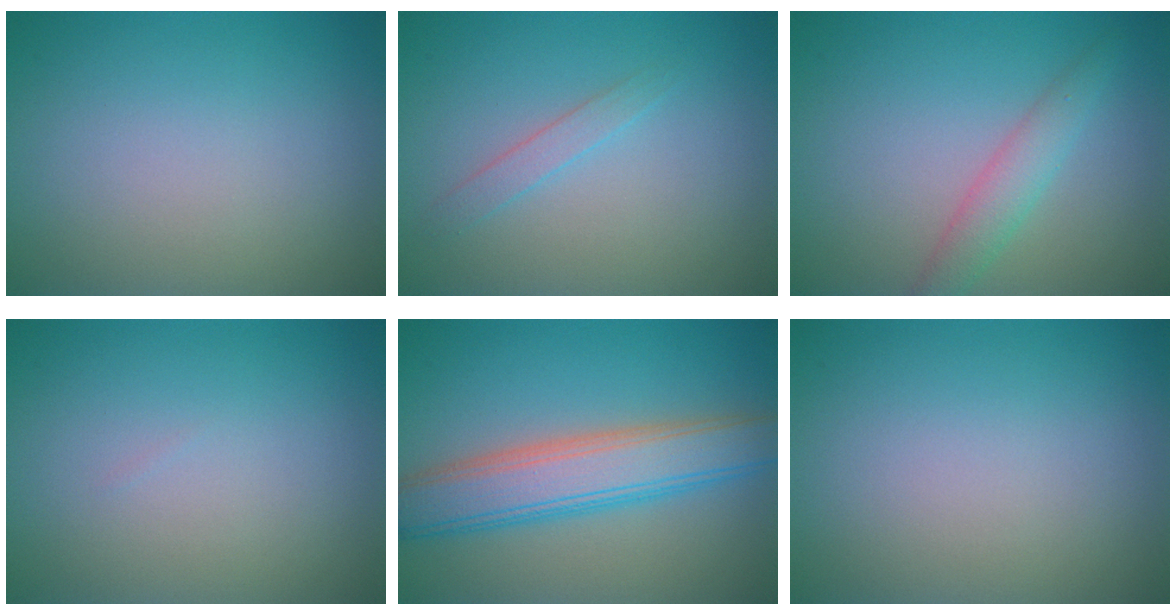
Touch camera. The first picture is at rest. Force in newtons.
{"total": 1.2, "press": 1.2, "slide": 0.0}
{"total": 2.5, "press": 2.5, "slide": 0.1}
{"total": 0.0}
{"total": 6.5, "press": 6.5, "slide": 0.1}
{"total": 0.0}